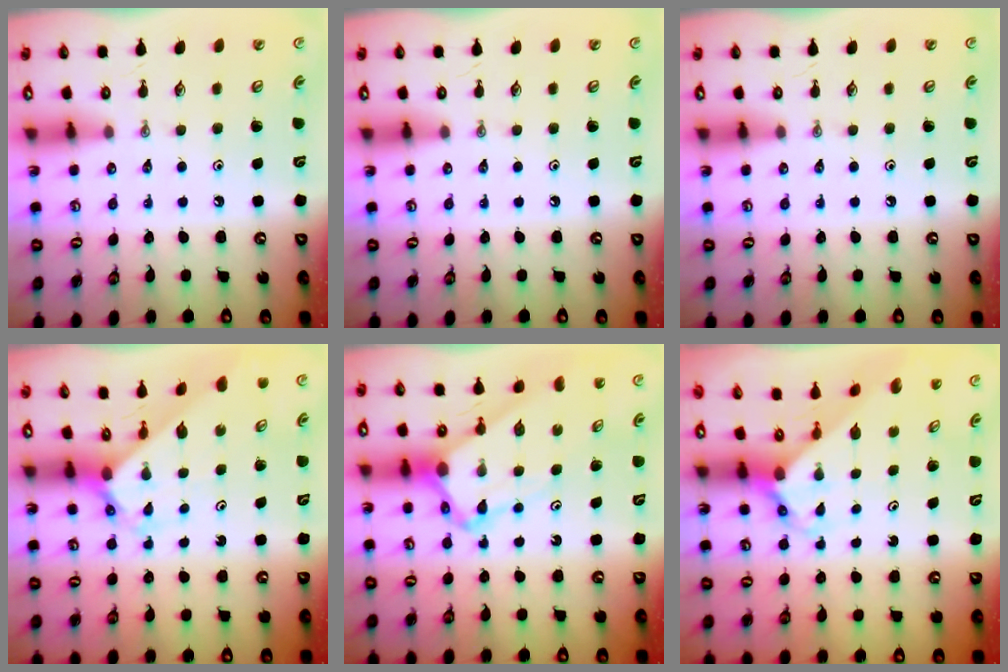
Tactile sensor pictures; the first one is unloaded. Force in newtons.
{"total": 0.0}
{"total": 0.0}
{"total": 2.2, "press": 2.2, "slide": 0.2}
{"total": 6.2, "press": 6.1, "slide": 0.5}
{"total": 3.4, "press": 3.4, "slide": 0.3}